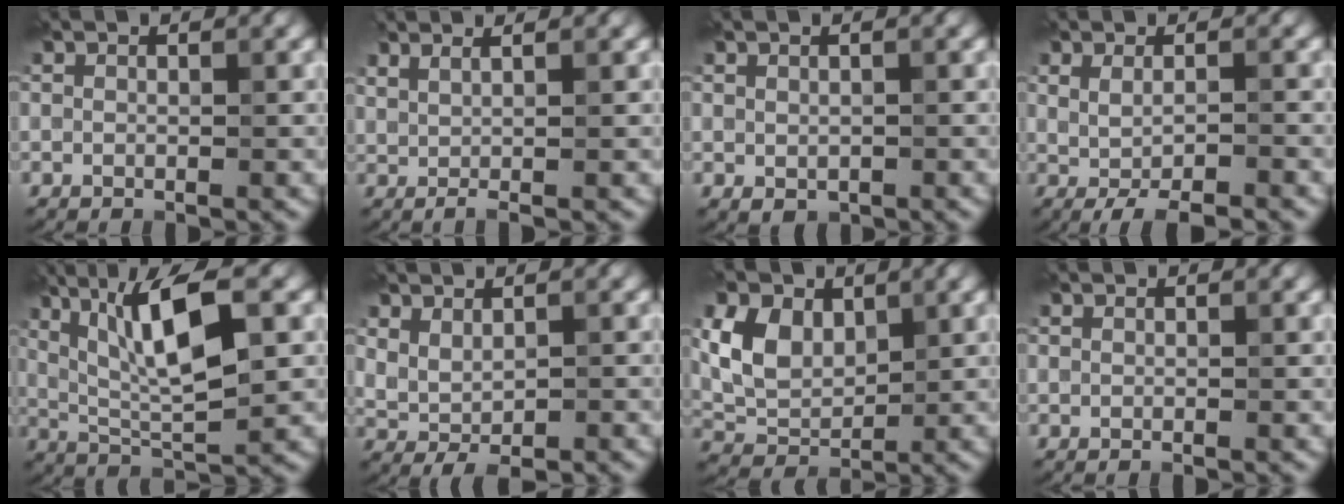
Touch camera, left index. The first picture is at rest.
{"total": 3.5, "force": [1.6, 1.5, 2.8], "torque": [-0.028, 0.010, 0.004]}
{"total": 1.1, "force": [-0.2, 0.7, 0.9], "torque": [-0.013, -0.005, 0.002]}
{"total": 3.1, "force": [-1.0, 0.7, 2.9], "torque": [-0.046, -0.009, -0.014]}
{"total": 9.1, "force": [2.6, 2.5, 8.4], "torque": [-0.147, 0.002, 0.045]}
{"total": 2.4, "force": [0.5, 1.1, 2.1], "torque": [-0.039, -0.007, 0.018]}
{"total": 5.2, "force": [1.5, 3.6, 3.4], "torque": [-0.077, 0.001, 0.029]}
{"total": 0.0}